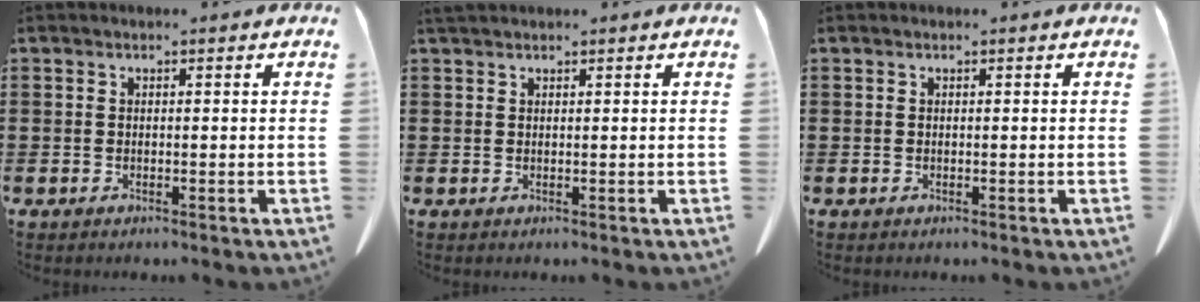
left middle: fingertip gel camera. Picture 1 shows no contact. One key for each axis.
{"total": 0.9, "fx": 0.8, "fy": 0.3, "fz": 0.3, "tx": -0.009, "ty": 0.002, "tz": 0.015}
{"total": 0.0}